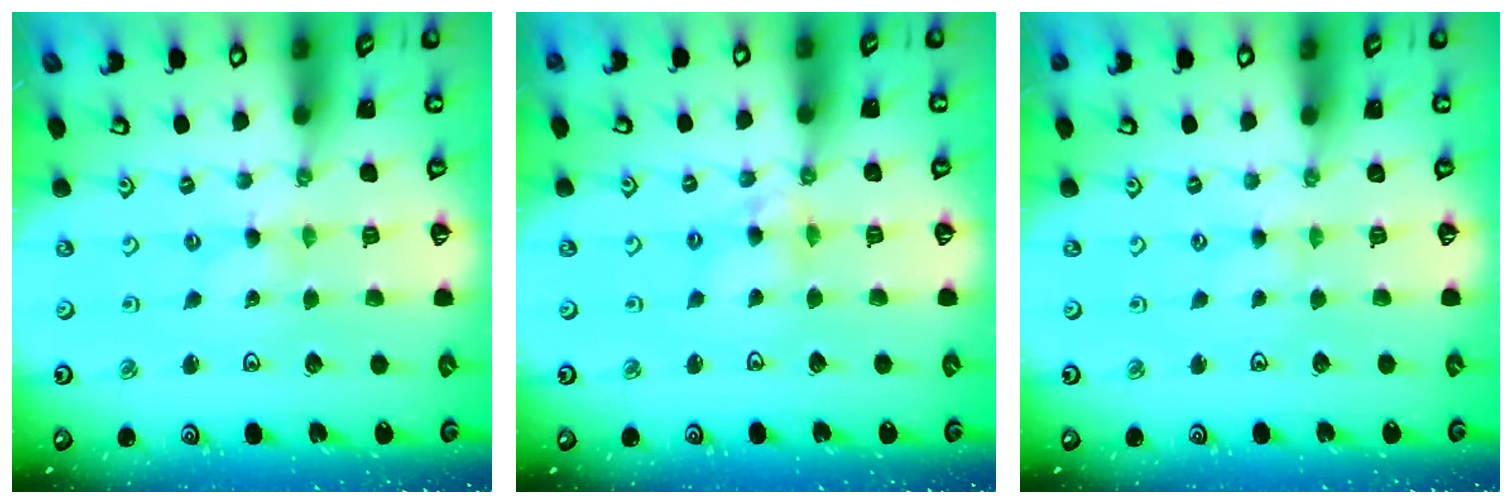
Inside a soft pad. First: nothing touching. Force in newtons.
{"total": 5.6, "press": 5.6, "slide": 0.5}
{"total": 0.7, "press": 0.6, "slide": 0.2}